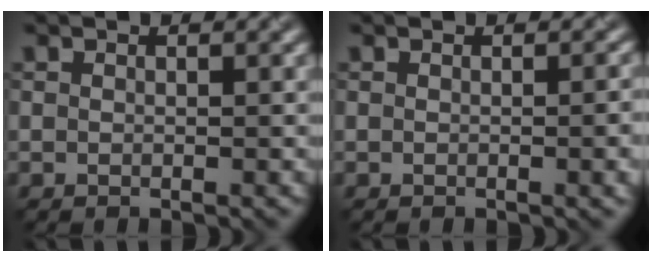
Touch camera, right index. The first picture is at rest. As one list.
[{"total": 3.0, "force": [-0.2, 1.1, 2.8], "torque": [-0.020, 0.004, 0.002]}]